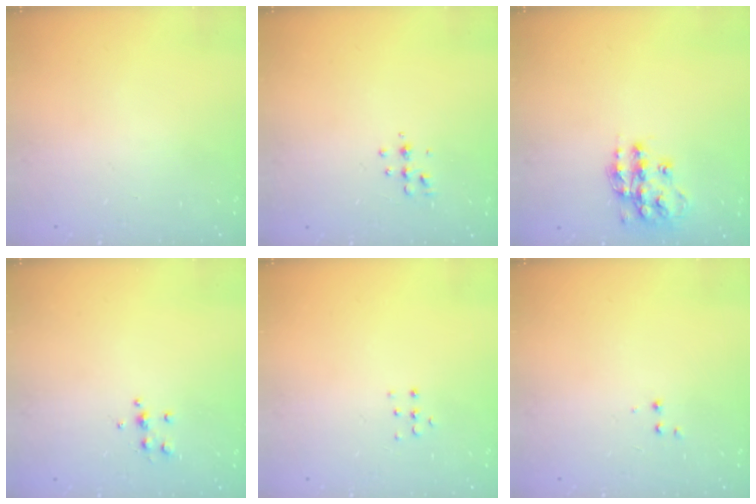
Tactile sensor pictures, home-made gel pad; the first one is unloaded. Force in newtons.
{"total": 4.6, "press": 4.5, "slide": 1.0}
{"total": 13.8, "press": 13.8, "slide": 0.8}
{"total": 5.2, "press": 5.0, "slide": 1.1}
{"total": 3.8, "press": 3.8, "slide": 0.6}
{"total": 2.6, "press": 2.5, "slide": 0.6}